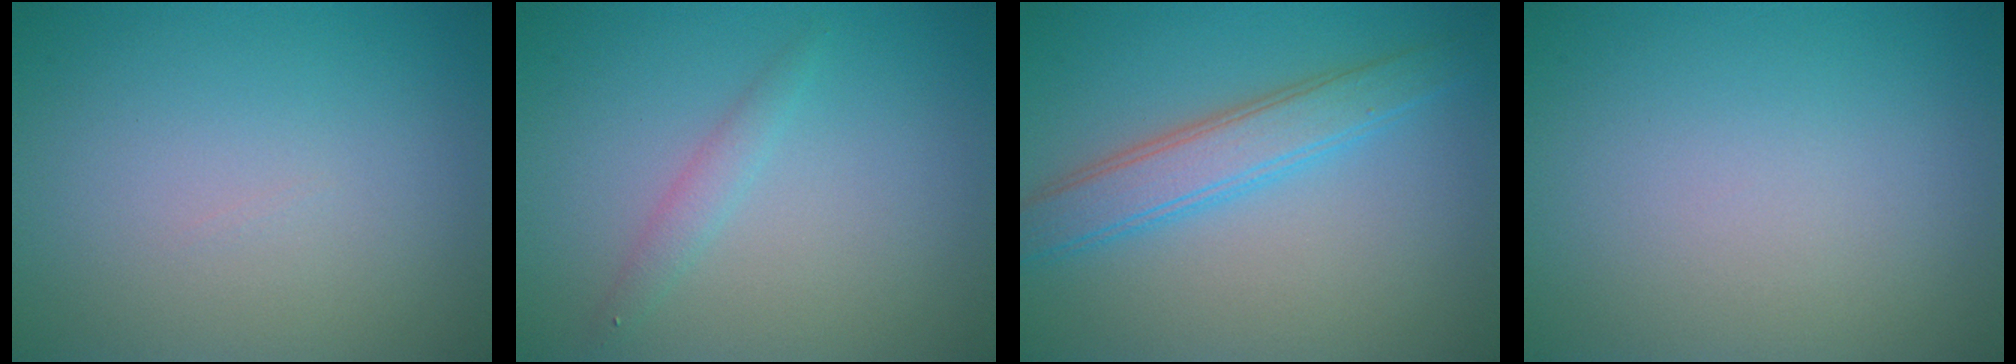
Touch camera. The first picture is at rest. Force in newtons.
{"total": 1.3, "press": 1.3, "slide": 0.0}
{"total": 4.1, "press": 4.1, "slide": 0.1}
{"total": 0.0}